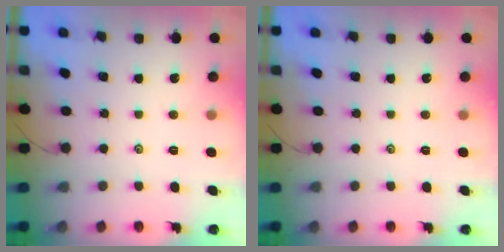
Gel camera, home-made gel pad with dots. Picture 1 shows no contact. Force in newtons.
{"total": 0.0}